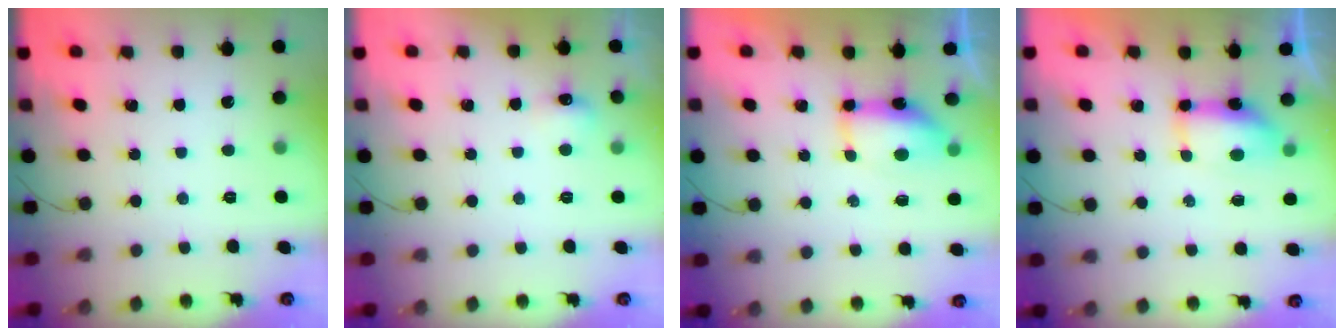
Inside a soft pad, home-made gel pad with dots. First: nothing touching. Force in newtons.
{"total": 5.1, "press": 5.0, "slide": 1.3}
{"total": 13.8, "press": 9.3, "slide": 10.2}
{"total": 8.5, "press": 7.4, "slide": 4.2}